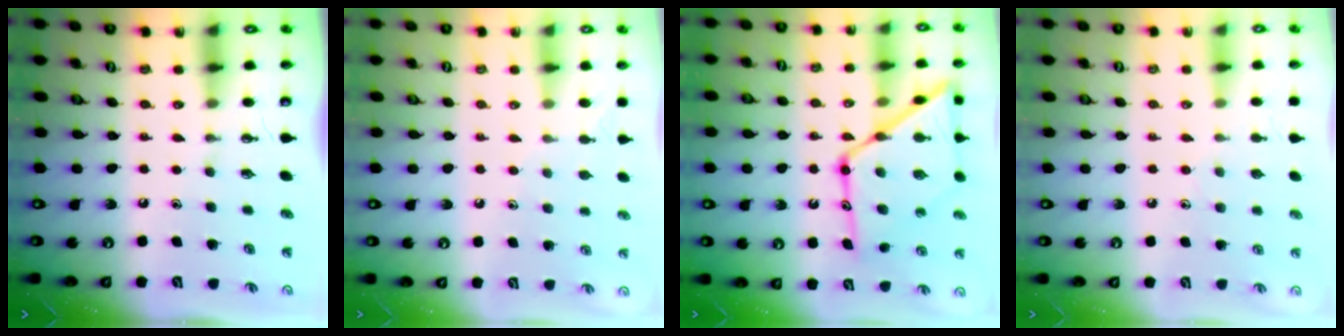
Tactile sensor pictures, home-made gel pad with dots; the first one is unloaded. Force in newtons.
{"total": 5.2, "press": 5.2, "slide": 0.6}
{"total": 21.3, "press": 21.2, "slide": 1.9}
{"total": 4.6, "press": 4.6, "slide": 0.5}